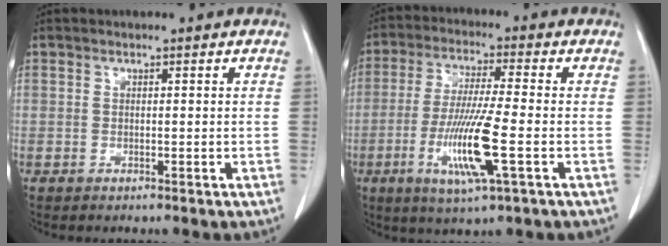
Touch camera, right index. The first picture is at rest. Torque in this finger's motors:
{"motor_torque": [1.36, -0.53, 0.61, 0.12]}